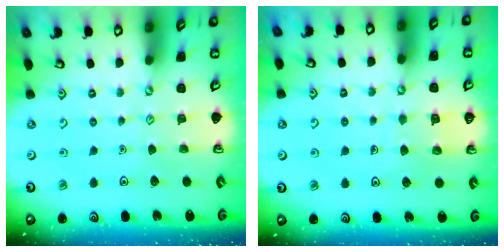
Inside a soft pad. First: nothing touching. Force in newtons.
{"total": 5.6, "press": 5.6, "slide": 0.4}